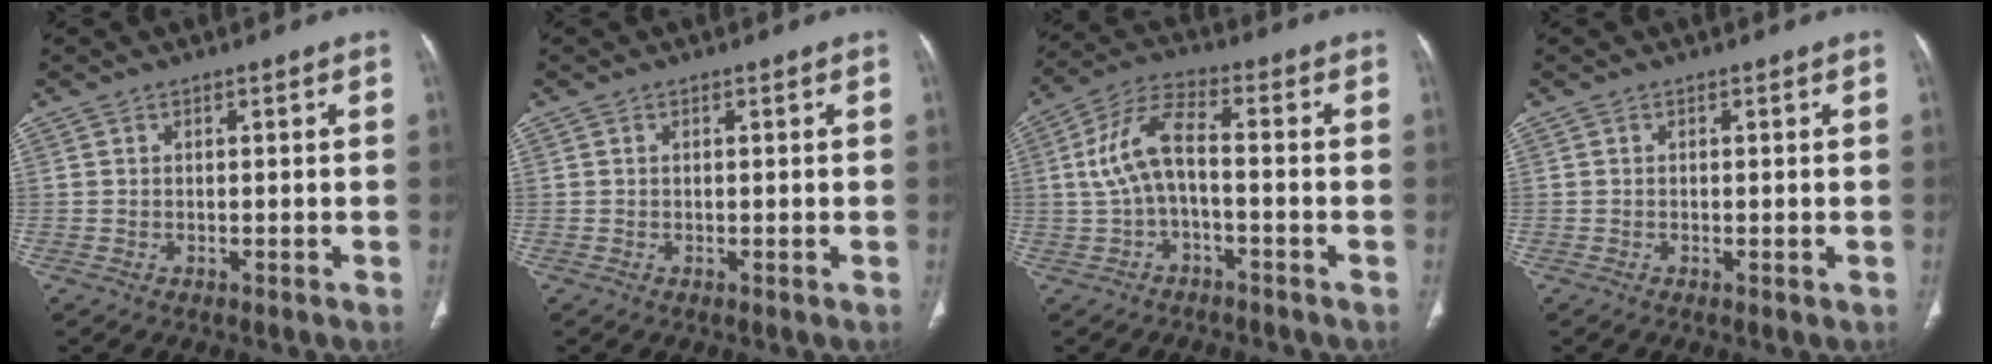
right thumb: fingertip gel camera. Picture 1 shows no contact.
{"total": 0.0}
{"total": 8.8, "force": [-1.2, 3.6, 7.9], "torque": [-0.172, 0.040, -0.029]}
{"total": 0.6, "force": [-0.2, 0.2, 0.5], "torque": [-0.014, -0.004, -0.003]}